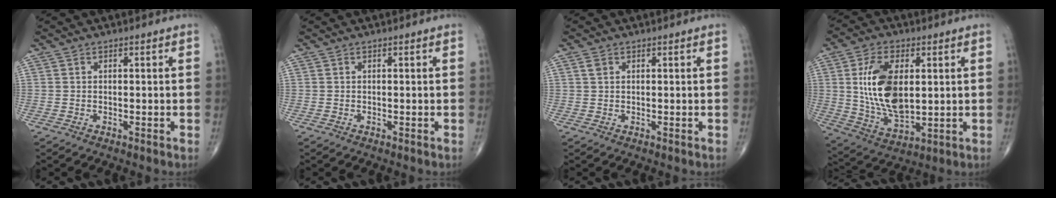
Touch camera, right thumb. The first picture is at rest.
{"total": 0.0}
{"total": 1.2, "force": [0.5, 0.9, 0.7], "torque": [-0.012, 0.004, 0.010]}
{"total": 15.4, "force": [2.4, 8.3, 12.7], "torque": [-0.229, -0.013, 0.054]}